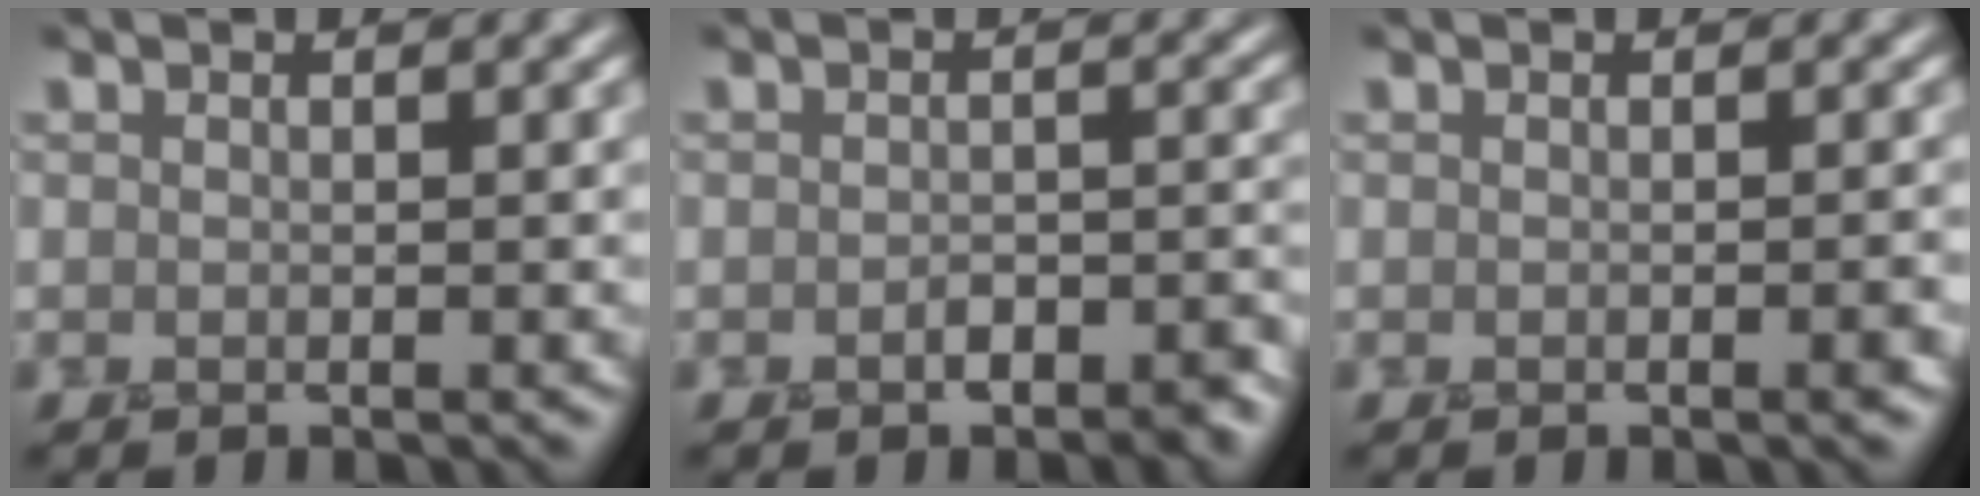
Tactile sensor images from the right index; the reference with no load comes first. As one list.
[{"total": 2.5, "force": [-1.7, 1.2, 1.4], "torque": [-0.018, 0.008, -0.026]}, {"total": 1.2, "force": [-0.3, 0.4, 1.1], "torque": [-0.011, 0.003, -0.006]}]